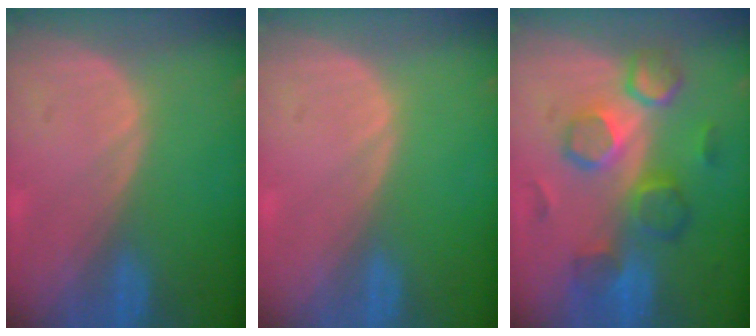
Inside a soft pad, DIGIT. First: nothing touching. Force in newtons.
{"total": 0.0}
{"total": 8.6, "press": 8.5, "slide": 1.6}